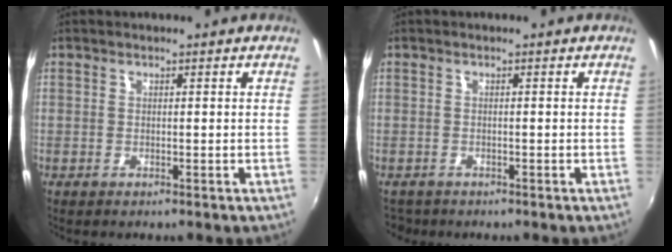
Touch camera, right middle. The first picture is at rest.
{"total": 2.0, "force": [-1.6, 1.1, 0.3], "torque": [-0.011, -0.007, -0.028]}